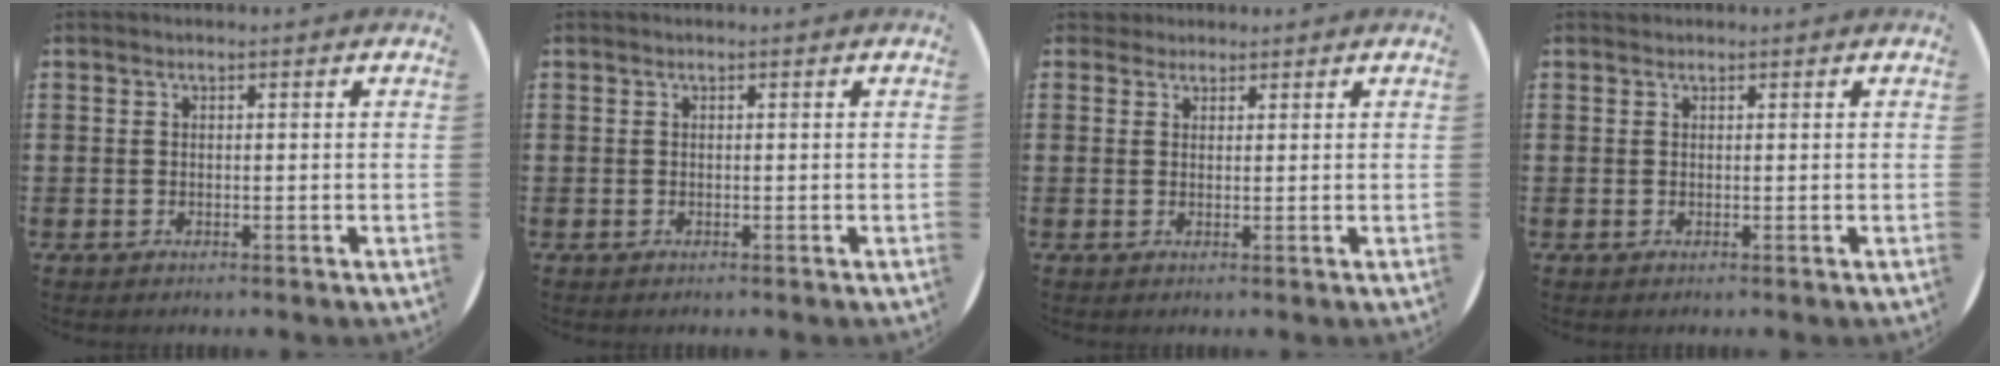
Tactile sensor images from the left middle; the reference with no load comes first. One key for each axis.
{"total": 0.0}
{"total": 1.8, "fx": 1.6, "fy": 0.8, "fz": -0.1, "tx": 0.007, "ty": 0.003, "tz": 0.030}
{"total": 0.0}